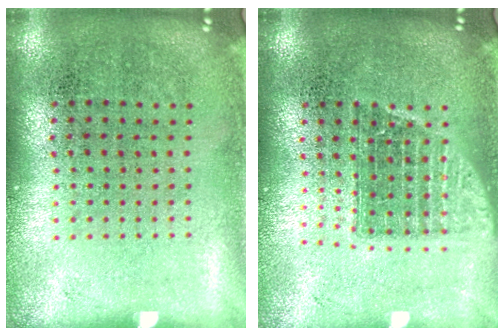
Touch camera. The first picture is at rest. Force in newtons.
{"total": 1.4, "press": 1.2, "slide": 0.8}